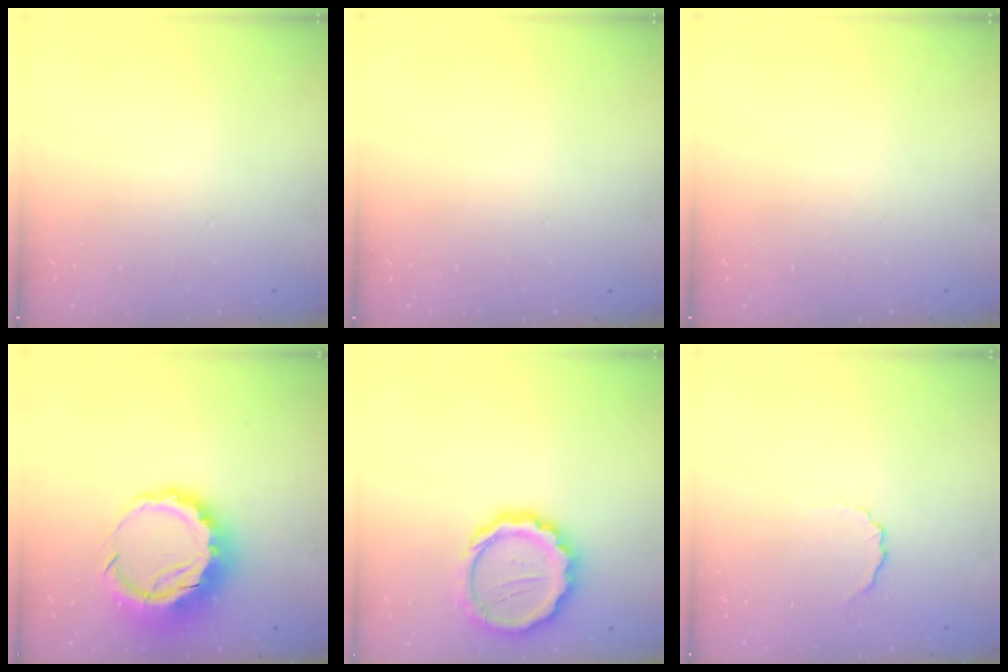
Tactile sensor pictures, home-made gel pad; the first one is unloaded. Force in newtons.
{"total": 0.0}
{"total": 0.0}
{"total": 10.7, "press": 10.4, "slide": 2.6}
{"total": 15.6, "press": 15.2, "slide": 3.5}
{"total": 3.7, "press": 3.6, "slide": 0.8}